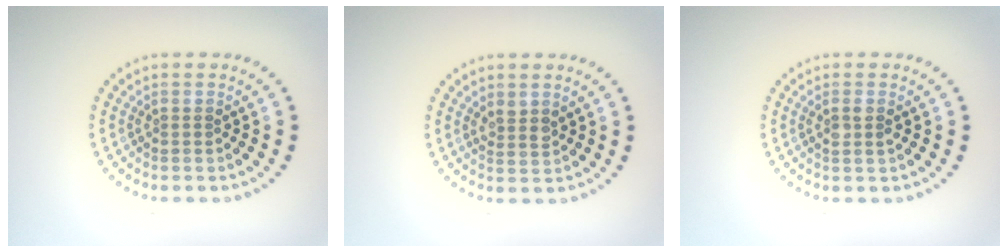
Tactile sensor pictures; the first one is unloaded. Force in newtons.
{"total": 1.3, "press": 1.1, "slide": 0.7}
{"total": 1.3, "press": 1.1, "slide": 0.6}